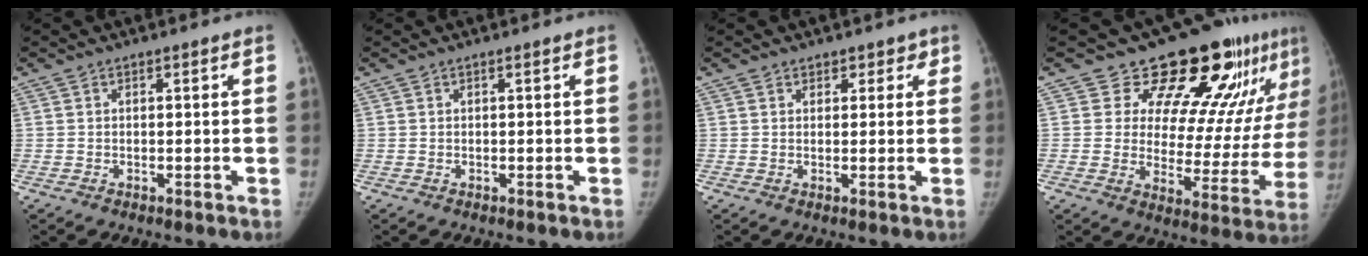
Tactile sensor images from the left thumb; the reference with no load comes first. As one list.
[{"total": 0.0}, {"total": 2.5, "force": [1.5, 1.9, 0.4], "torque": [0.032, -0.005, 0.012]}, {"total": 20.0, "force": [13.9, 9.3, 10.9], "torque": [-0.083, -0.078, 0.175]}]